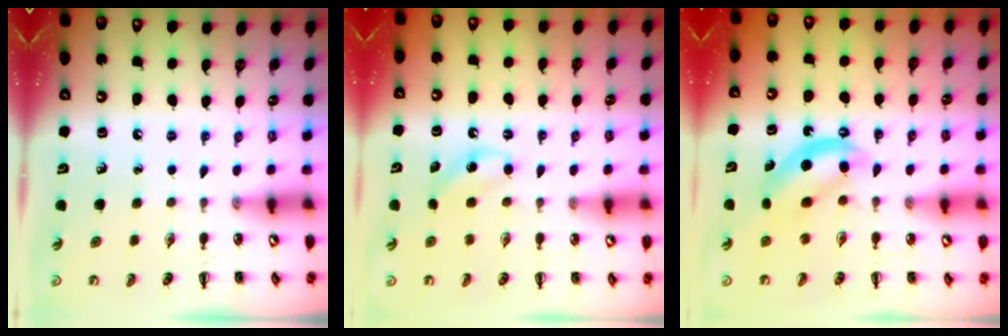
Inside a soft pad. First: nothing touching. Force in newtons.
{"total": 4.7, "press": 4.5, "slide": 1.2}
{"total": 7.0, "press": 6.9, "slide": 1.2}